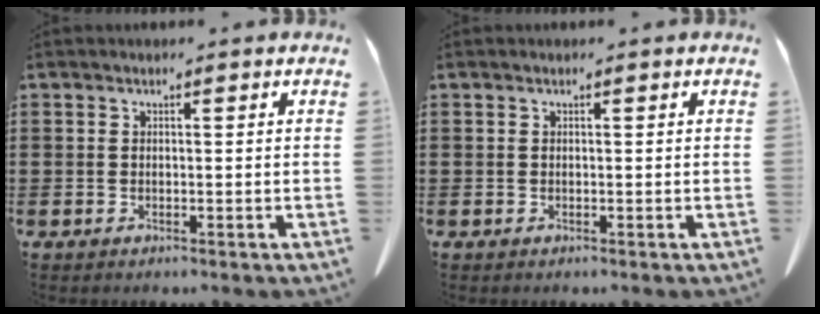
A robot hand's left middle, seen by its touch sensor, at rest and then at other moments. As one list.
[{"total": 0.0}]